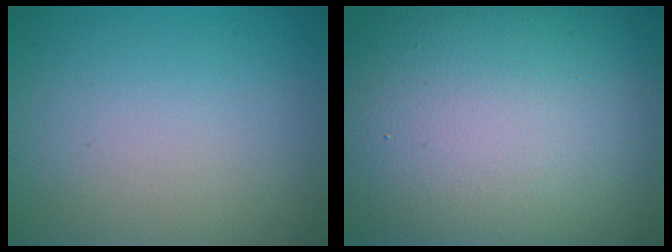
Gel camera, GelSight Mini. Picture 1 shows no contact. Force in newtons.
{"total": 20.0, "press": 20.0, "slide": 0.5}